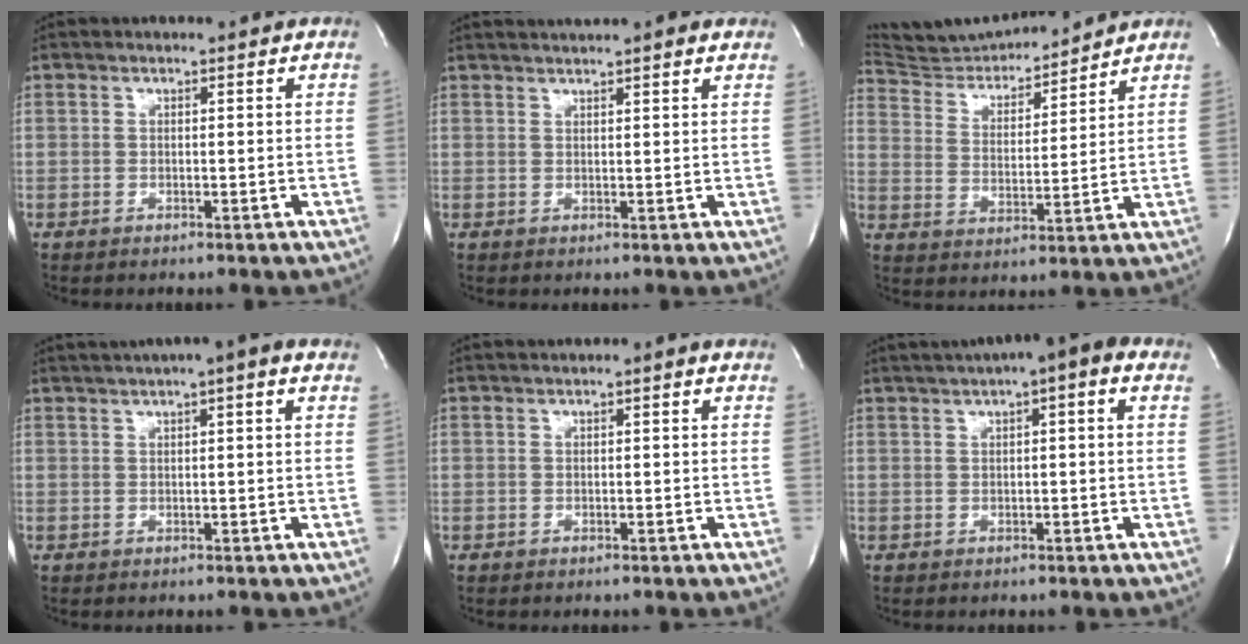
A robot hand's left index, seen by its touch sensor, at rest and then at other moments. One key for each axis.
{"total": 7.8, "fx": 6.6, "fy": 0.8, "fz": 4.1, "tx": -0.066, "ty": 0.028, "tz": 0.081}
{"total": 12.8, "fx": 12.6, "fy": 1.7, "fz": 1.9, "tx": -0.037, "ty": 0.004, "tz": 0.220}
{"total": 6.6, "fx": 3.8, "fy": 0.4, "fz": 5.3, "tx": -0.084, "ty": 0.025, "tz": 0.053}
{"total": 0.6, "fx": -0.3, "fy": 0.0, "fz": 0.5, "tx": -0.009, "ty": -0.004, "tz": -0.008}
{"total": 8.5, "fx": 4.5, "fy": 1.4, "fz": 7.1, "tx": -0.108, "ty": 0.033, "tz": 0.057}